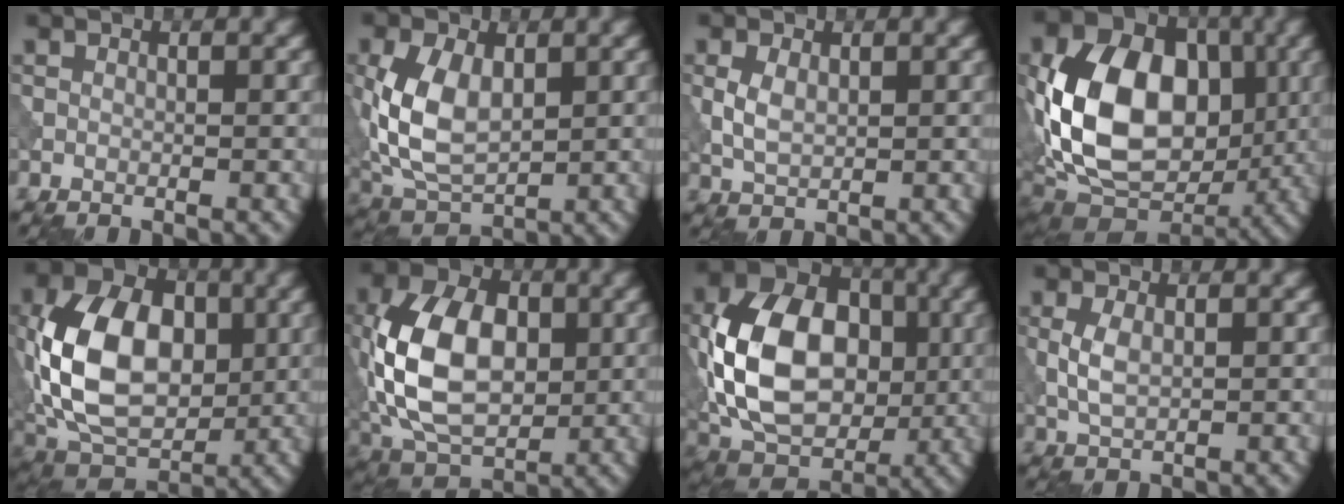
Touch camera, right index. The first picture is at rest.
{"total": 7.7, "force": [0.8, 4.8, 6.0], "torque": [-0.139, 0.002, 0.013]}
{"total": 2.6, "force": [0.4, 1.7, 1.9], "torque": [-0.048, 0.000, 0.012]}
{"total": 14.4, "force": [0.2, 10.0, 10.3], "torque": [-0.197, 0.004, -0.012]}
{"total": 11.8, "force": [0.3, 8.1, 8.6], "torque": [-0.168, 0.008, -0.002]}
{"total": 11.6, "force": [0.1, 7.7, 8.8], "torque": [-0.185, 0.011, -0.006]}
{"total": 12.7, "force": [-0.1, 9.0, 8.9], "torque": [-0.174, 0.008, -0.007]}
{"total": 2.7, "force": [0.2, 1.5, 2.3], "torque": [-0.057, 0.000, 0.007]}